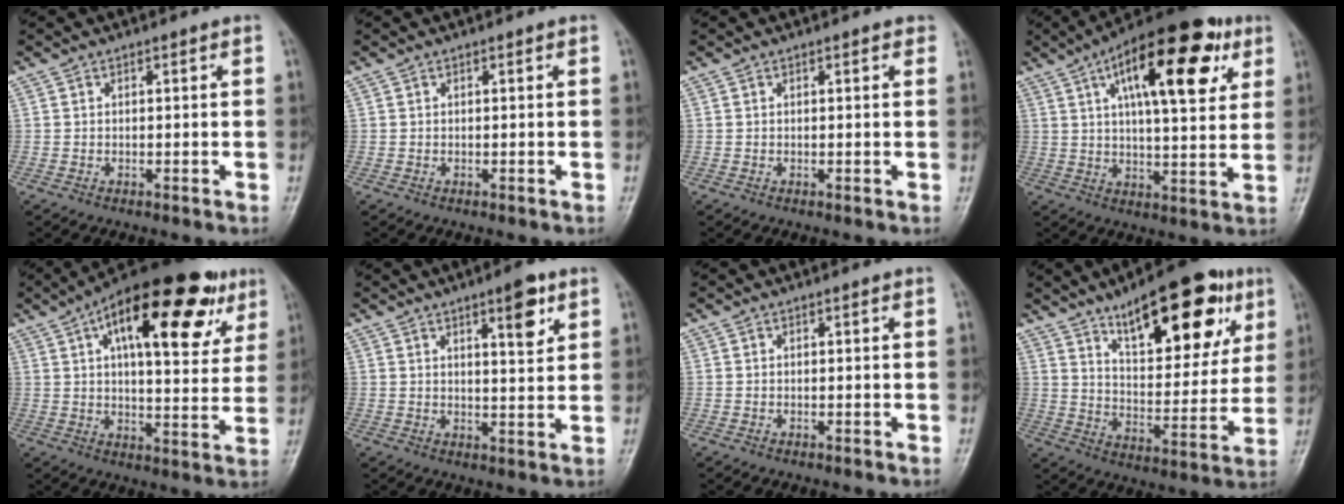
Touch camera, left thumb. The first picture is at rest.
{"total": 0.0}
{"total": 0.9, "force": [0.5, 0.4, 0.6], "torque": [-0.006, -0.001, 0.002]}
{"total": 21.4, "force": [8.9, 8.1, 17.7], "torque": [-0.243, -0.007, 0.130]}
{"total": 25.2, "force": [11.5, 10.4, 19.9], "torque": [-0.266, 0.000, 0.166]}
{"total": 6.6, "force": [3.5, 1.9, 5.3], "torque": [-0.064, -0.020, 0.050]}
{"total": 0.0}
{"total": 22.1, "force": [11.7, 8.8, 16.5], "torque": [-0.195, -0.038, 0.180]}